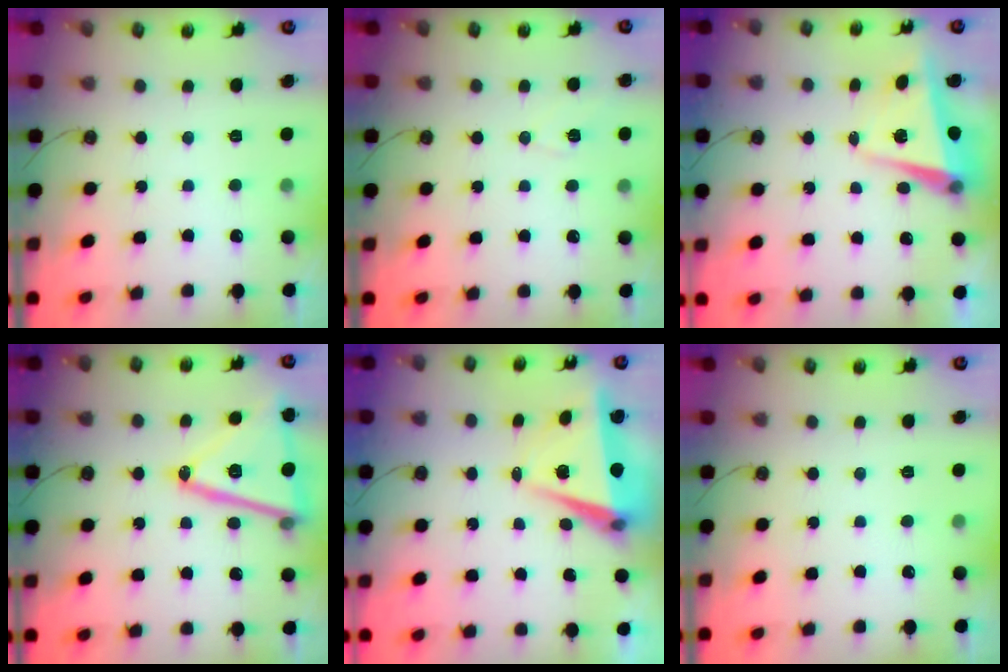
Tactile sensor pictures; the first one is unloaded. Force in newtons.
{"total": 5.1, "press": 4.7, "slide": 2.0}
{"total": 5.3, "press": 5.2, "slide": 1.1}
{"total": 21.3, "press": 21.1, "slide": 3.3}
{"total": 6.4, "press": 4.6, "slide": 4.4}
{"total": 0.0}